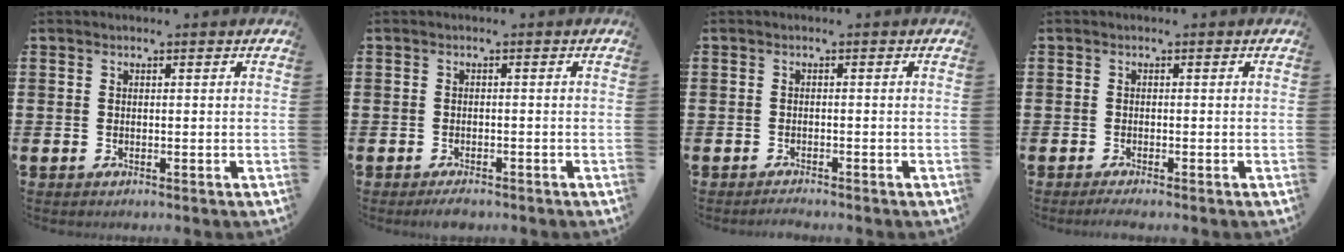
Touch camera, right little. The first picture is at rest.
{"total": 1.1, "force": [-1.0, 0.3, 0.5], "torque": [-0.012, 0.000, -0.020]}
{"total": 0.9, "force": [-0.9, 0.0, 0.1], "torque": [0.004, -0.006, -0.019]}
{"total": 0.8, "force": [-0.5, 0.0, 0.6], "torque": [-0.010, -0.003, -0.010]}